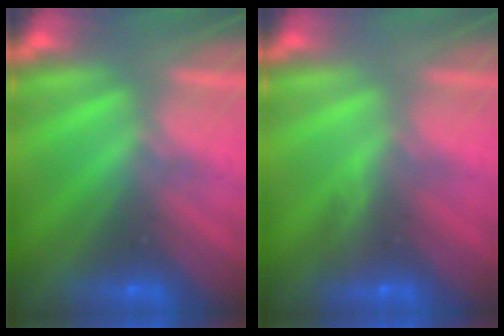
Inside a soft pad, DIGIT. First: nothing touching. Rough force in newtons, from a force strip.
{"total": 3.0}